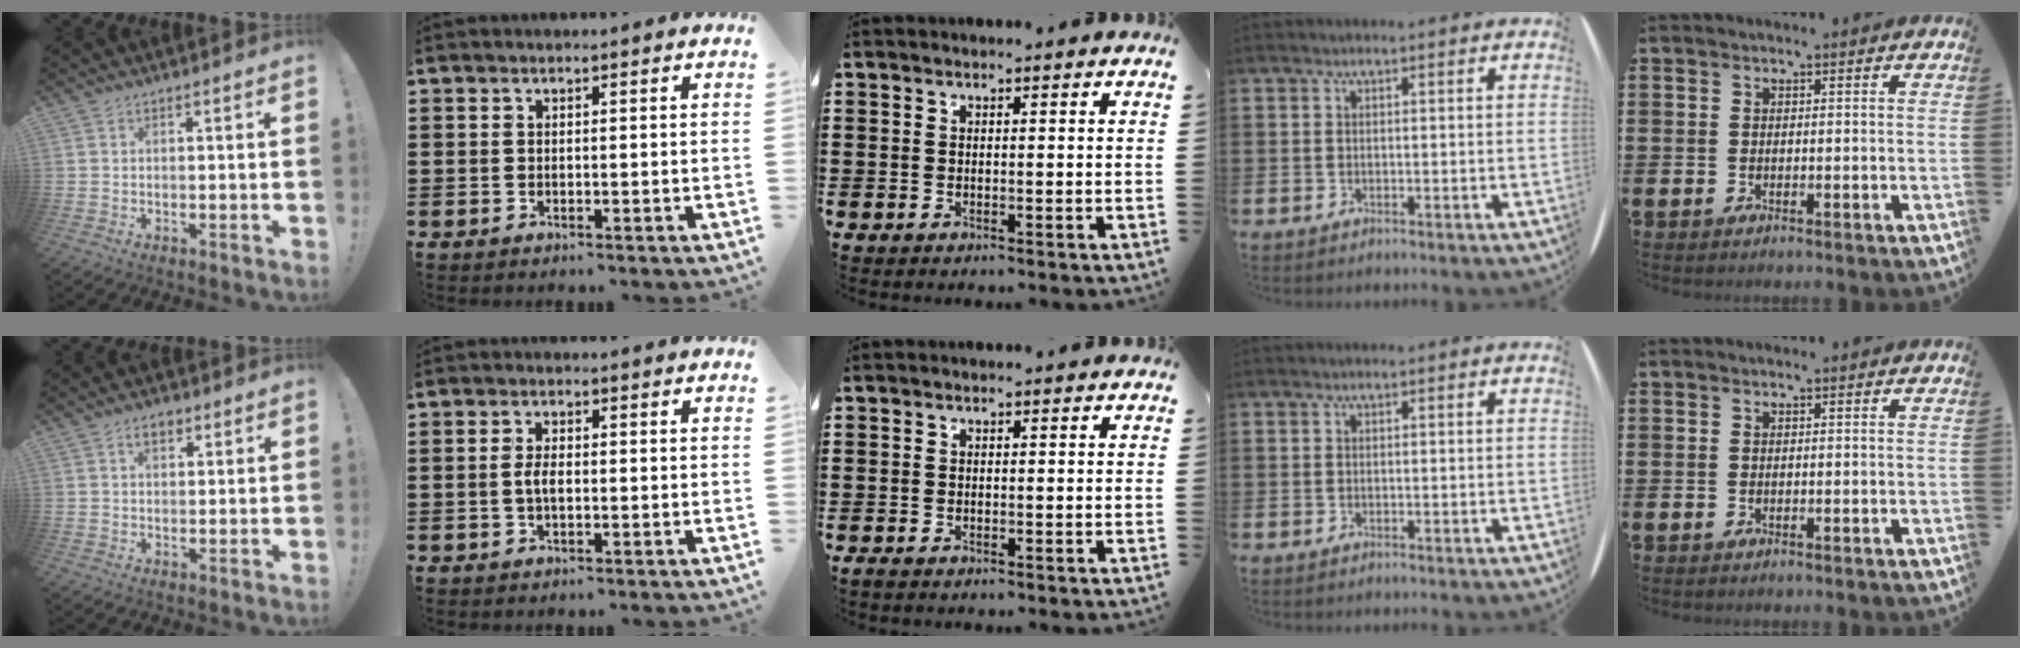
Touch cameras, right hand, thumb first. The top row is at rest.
{"thumb": {"total": 3.8, "force": [1.9, 2.3, 2.3], "torque": [-0.031, 0.002, 0.031]}, "index": {"total": 2.6, "force": [-0.3, 1.1, 2.3], "torque": [-0.060, -0.004, -0.011]}, "middle": {"total": 0.7, "force": [-0.5, 0.4, 0.2], "torque": [-0.005, 0.000, -0.011]}}